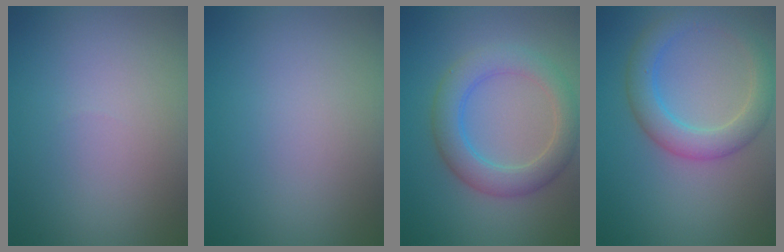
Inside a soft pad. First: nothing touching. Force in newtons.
{"total": 0.0}
{"total": 4.7, "press": 4.7, "slide": 0.2}
{"total": 4.3, "press": 4.3, "slide": 0.3}